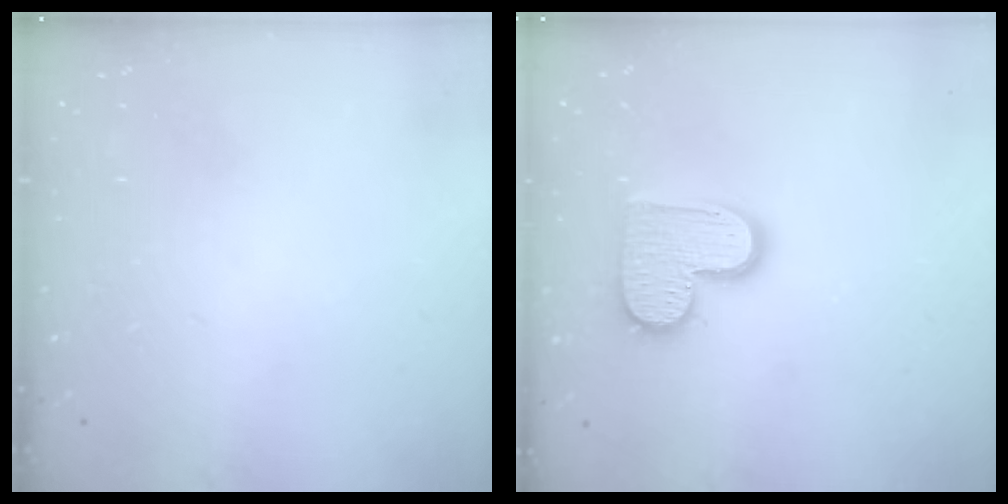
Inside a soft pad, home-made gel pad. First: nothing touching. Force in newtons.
{"total": 13.0, "press": 12.9, "slide": 0.9}